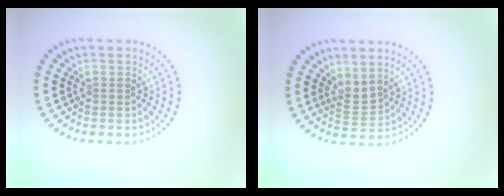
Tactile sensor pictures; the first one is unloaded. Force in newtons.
{"total": 1.8, "press": 1.3, "slide": 1.2}